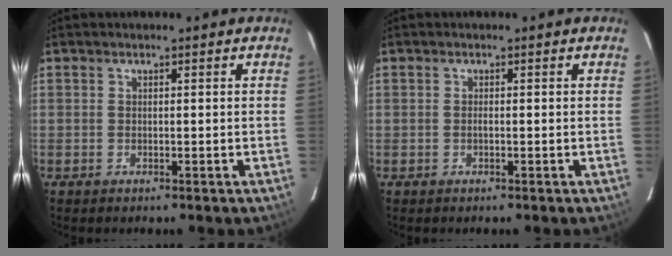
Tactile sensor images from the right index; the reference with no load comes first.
{"total": 0.6, "force": [-0.2, 0.1, 0.6], "torque": [-0.010, 0.001, -0.004]}